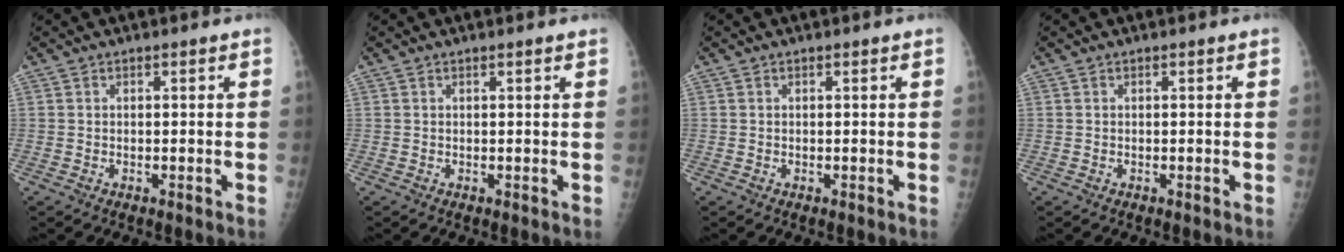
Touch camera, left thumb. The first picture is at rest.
{"total": 0.8, "force": [0.7, 0.0, 0.4], "torque": [-0.007, 0.002, 0.011]}
{"total": 0.0}
{"total": 0.0}